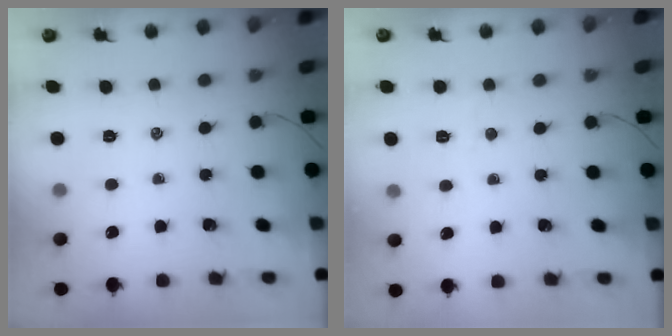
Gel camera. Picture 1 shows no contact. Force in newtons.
{"total": 2.5, "press": 2.4, "slide": 0.8}